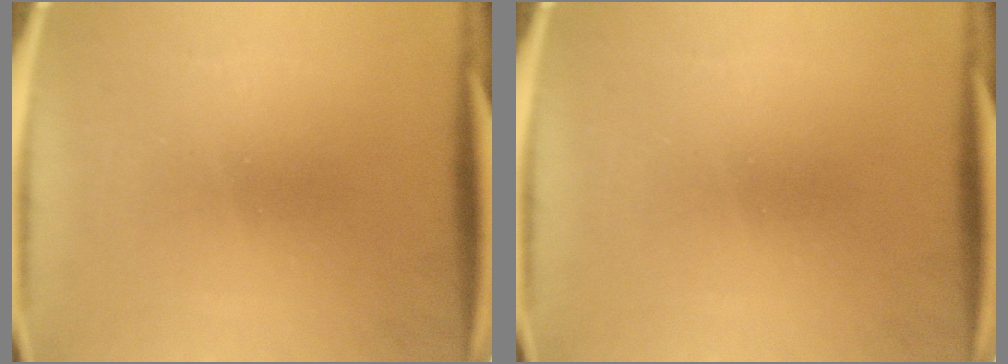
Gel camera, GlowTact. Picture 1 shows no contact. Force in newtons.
{"total": 0.0}